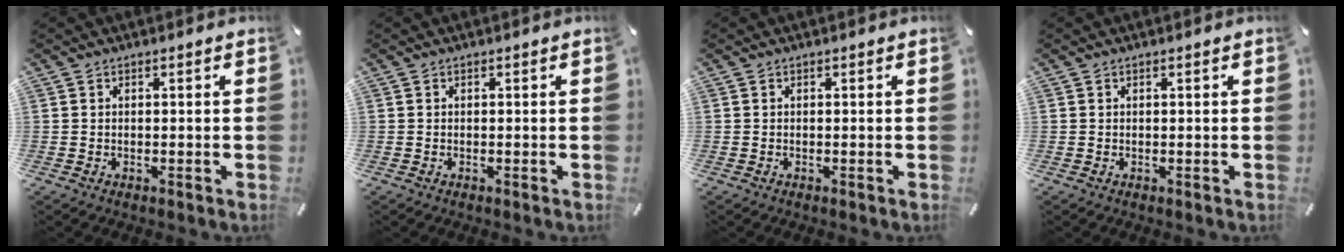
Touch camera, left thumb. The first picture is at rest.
{"total": 0.0}
{"total": 0.0}
{"total": 0.0}